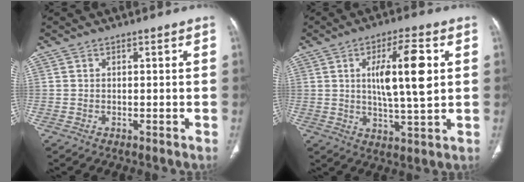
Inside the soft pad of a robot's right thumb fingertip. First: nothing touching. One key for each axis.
{"total": 11.8, "fx": 2.3, "fy": 3.0, "fz": 11.2, "tx": -0.186, "ty": -0.006, "tz": 0.041}